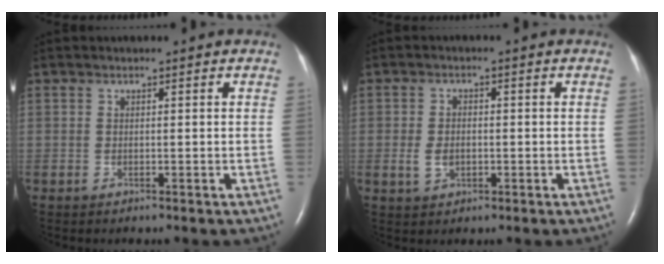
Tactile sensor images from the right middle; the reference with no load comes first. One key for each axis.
{"total": 3.3, "fx": -0.6, "fy": 2.2, "fz": 2.3, "tx": -0.051, "ty": 0.002, "tz": -0.009}